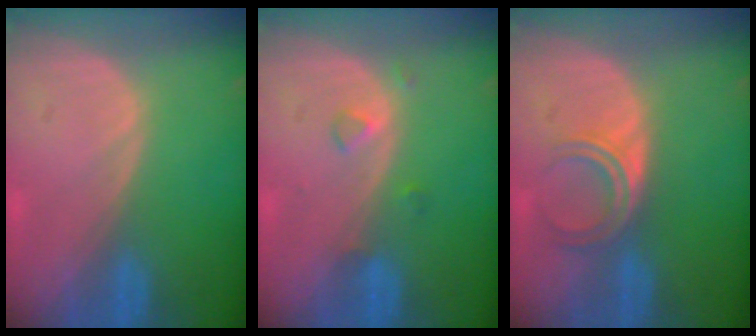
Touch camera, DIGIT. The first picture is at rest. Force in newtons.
{"total": 1.8, "press": 1.8, "slide": 0.1}
{"total": 4.9, "press": 4.0, "slide": 2.9}